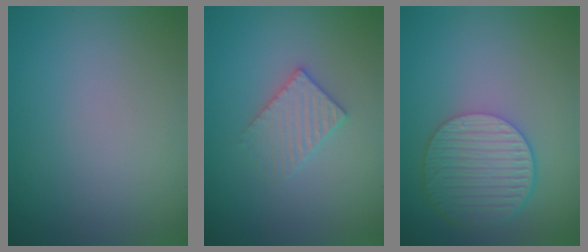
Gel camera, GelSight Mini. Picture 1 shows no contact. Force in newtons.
{"total": 2.7, "press": 2.7, "slide": 0.5}
{"total": 6.1, "press": 4.5, "slide": 4.0}